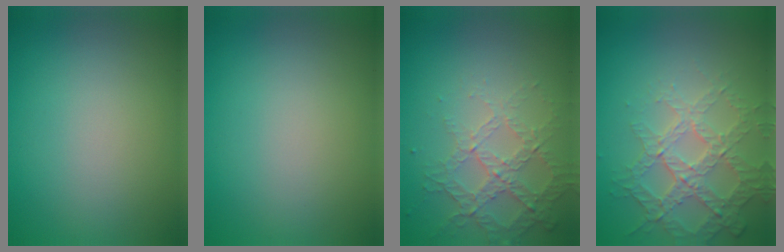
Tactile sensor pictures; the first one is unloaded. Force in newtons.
{"total": 0.0}
{"total": 4.1, "press": 2.9, "slide": 3.0}
{"total": 3.8, "press": 3.7, "slide": 0.9}